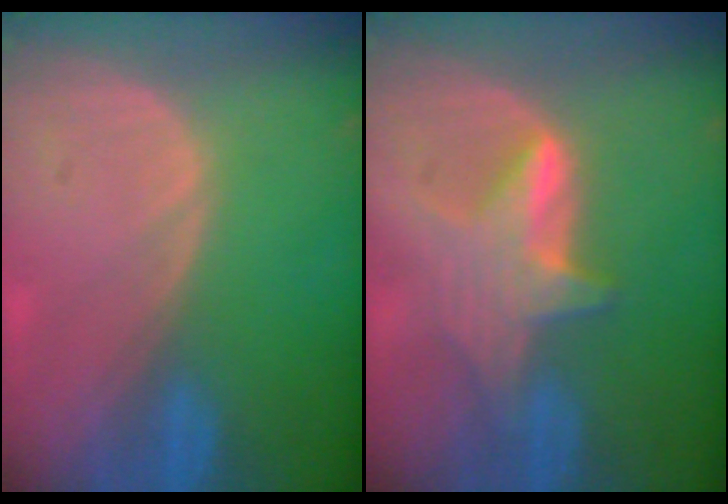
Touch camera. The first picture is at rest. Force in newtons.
{"total": 6.0, "press": 5.9, "slide": 1.1}